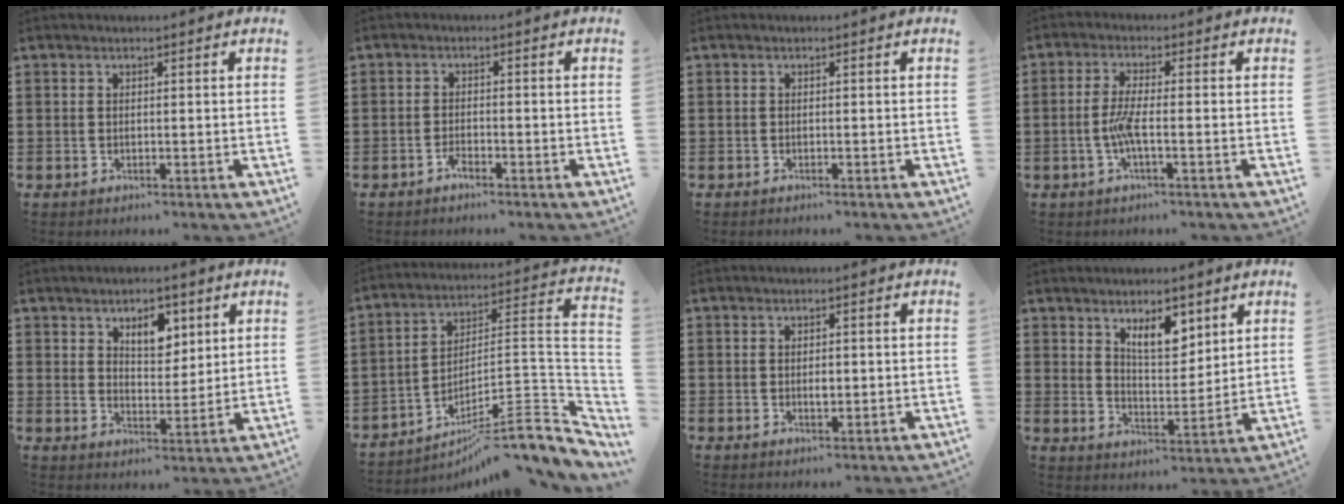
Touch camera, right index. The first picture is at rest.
{"total": 1.5, "force": [-1.3, 0.3, 0.8], "torque": [-0.019, -0.003, -0.024]}
{"total": 0.6, "force": [-0.5, 0.0, 0.1], "torque": [-0.003, -0.002, -0.011]}
{"total": 4.2, "force": [-1.3, 0.5, 3.9], "torque": [-0.099, -0.009, -0.035]}
{"total": 5.5, "force": [3.1, 3.2, 3.2], "torque": [-0.051, 0.003, 0.050]}
{"total": 9.4, "force": [-6.5, 1.9, 6.6], "torque": [-0.089, -0.006, -0.125]}
{"total": 1.7, "force": [-0.1, 0.7, 1.5], "torque": [-0.029, 0.002, -0.002]}
{"total": 6.8, "force": [4.2, 3.1, 4.3], "torque": [-0.071, -0.005, 0.071]}